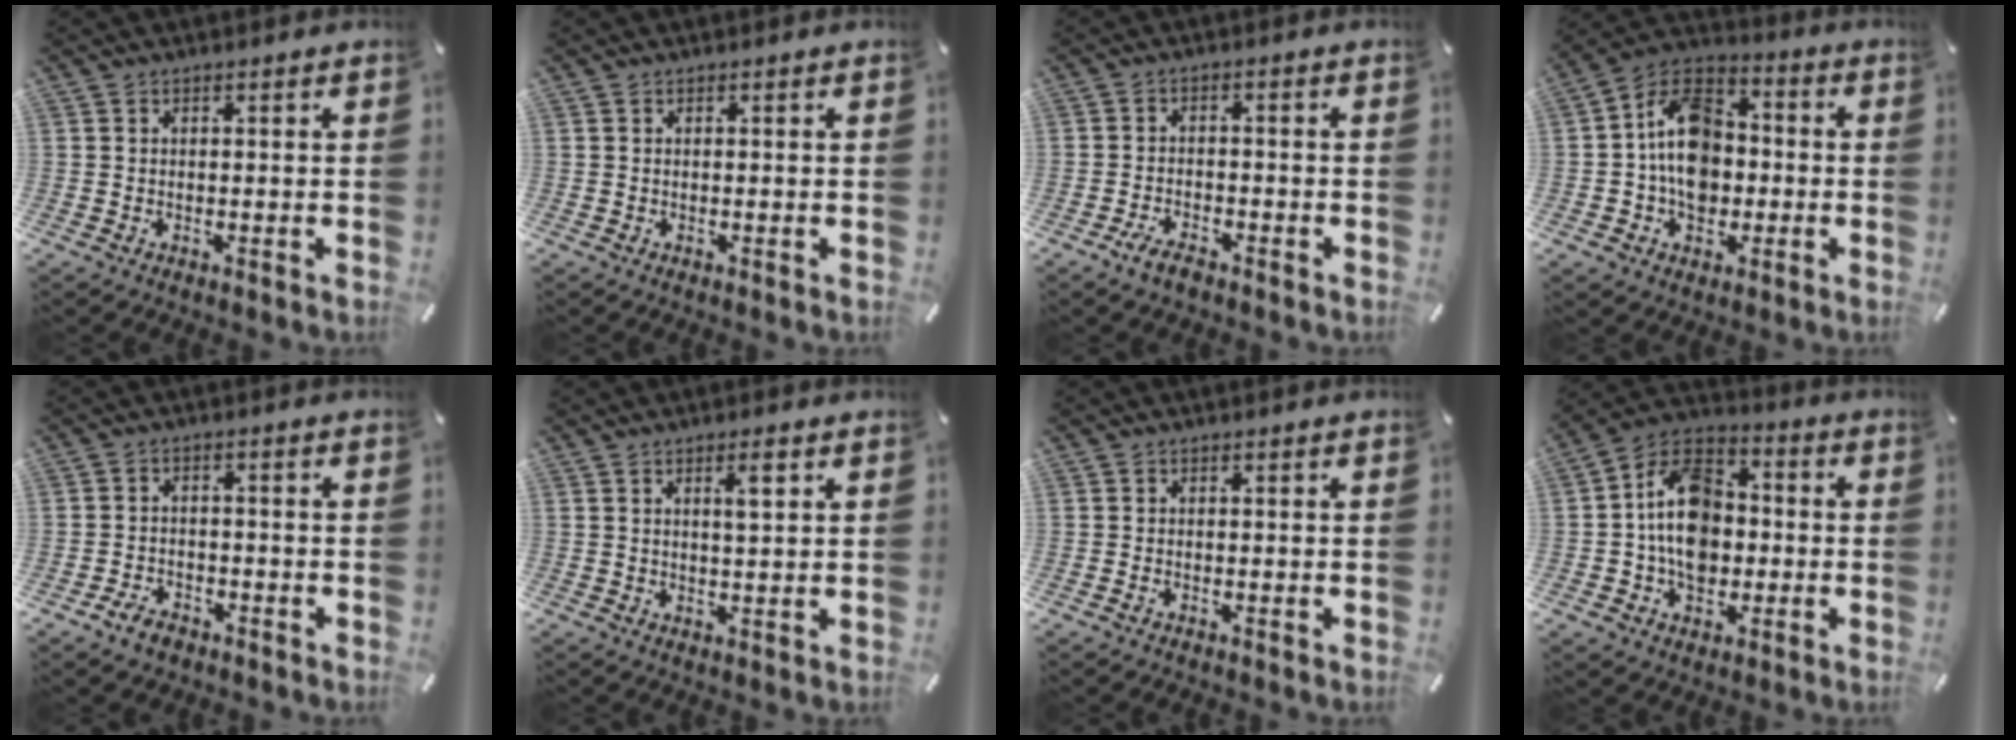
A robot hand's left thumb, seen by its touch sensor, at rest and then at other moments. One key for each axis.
{"total": 0.0}
{"total": 3.8, "fx": -3.0, "fy": 1.4, "fz": 1.9, "tx": -0.043, "ty": 0.014, "tz": -0.059}
{"total": 14.0, "fx": -1.7, "fy": 10.9, "fz": 8.6, "tx": -0.154, "ty": 0.027, "tz": -0.031}
{"total": 4.1, "fx": -3.0, "fy": 2.3, "fz": 1.7, "tx": -0.038, "ty": 0.015, "tz": -0.059}
{"total": 3.8, "fx": 1.8, "fy": 0.7, "fz": 3.3, "tx": -0.052, "ty": -0.004, "tz": 0.025}
{"total": 0.6, "fx": -0.3, "fy": 0.2, "fz": 0.5, "tx": -0.012, "ty": -0.003, "tz": -0.004}
{"total": 14.8, "fx": -1.9, "fy": 11.3, "fz": 9.4, "tx": -0.174, "ty": 0.025, "tz": -0.035}